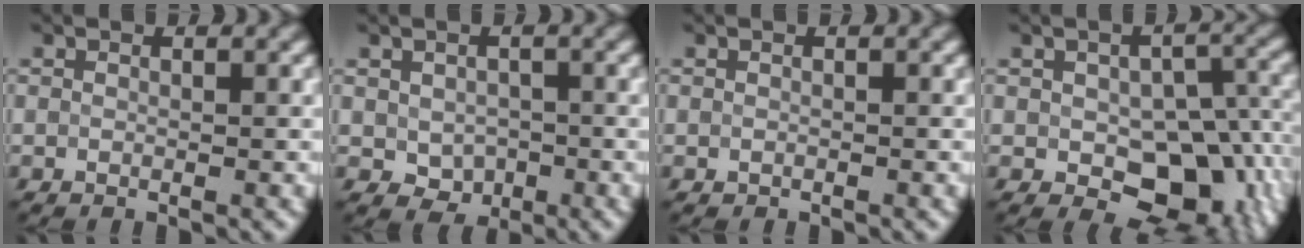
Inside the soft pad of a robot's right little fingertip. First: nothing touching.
{"total": 1.6, "force": [-0.6, 1.2, 0.8], "torque": [-0.020, -0.007, 0.005]}
{"total": 0.6, "force": [-0.3, -0.3, -0.4], "torque": [0.001, -0.001, 0.003]}
{"total": 9.9, "force": [-2.8, 5.8, 7.6], "torque": [-0.109, -0.023, -0.016]}